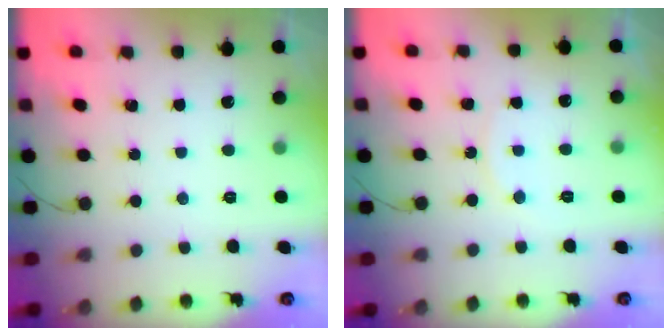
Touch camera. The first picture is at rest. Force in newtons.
{"total": 3.7, "press": 3.7, "slide": 0.4}